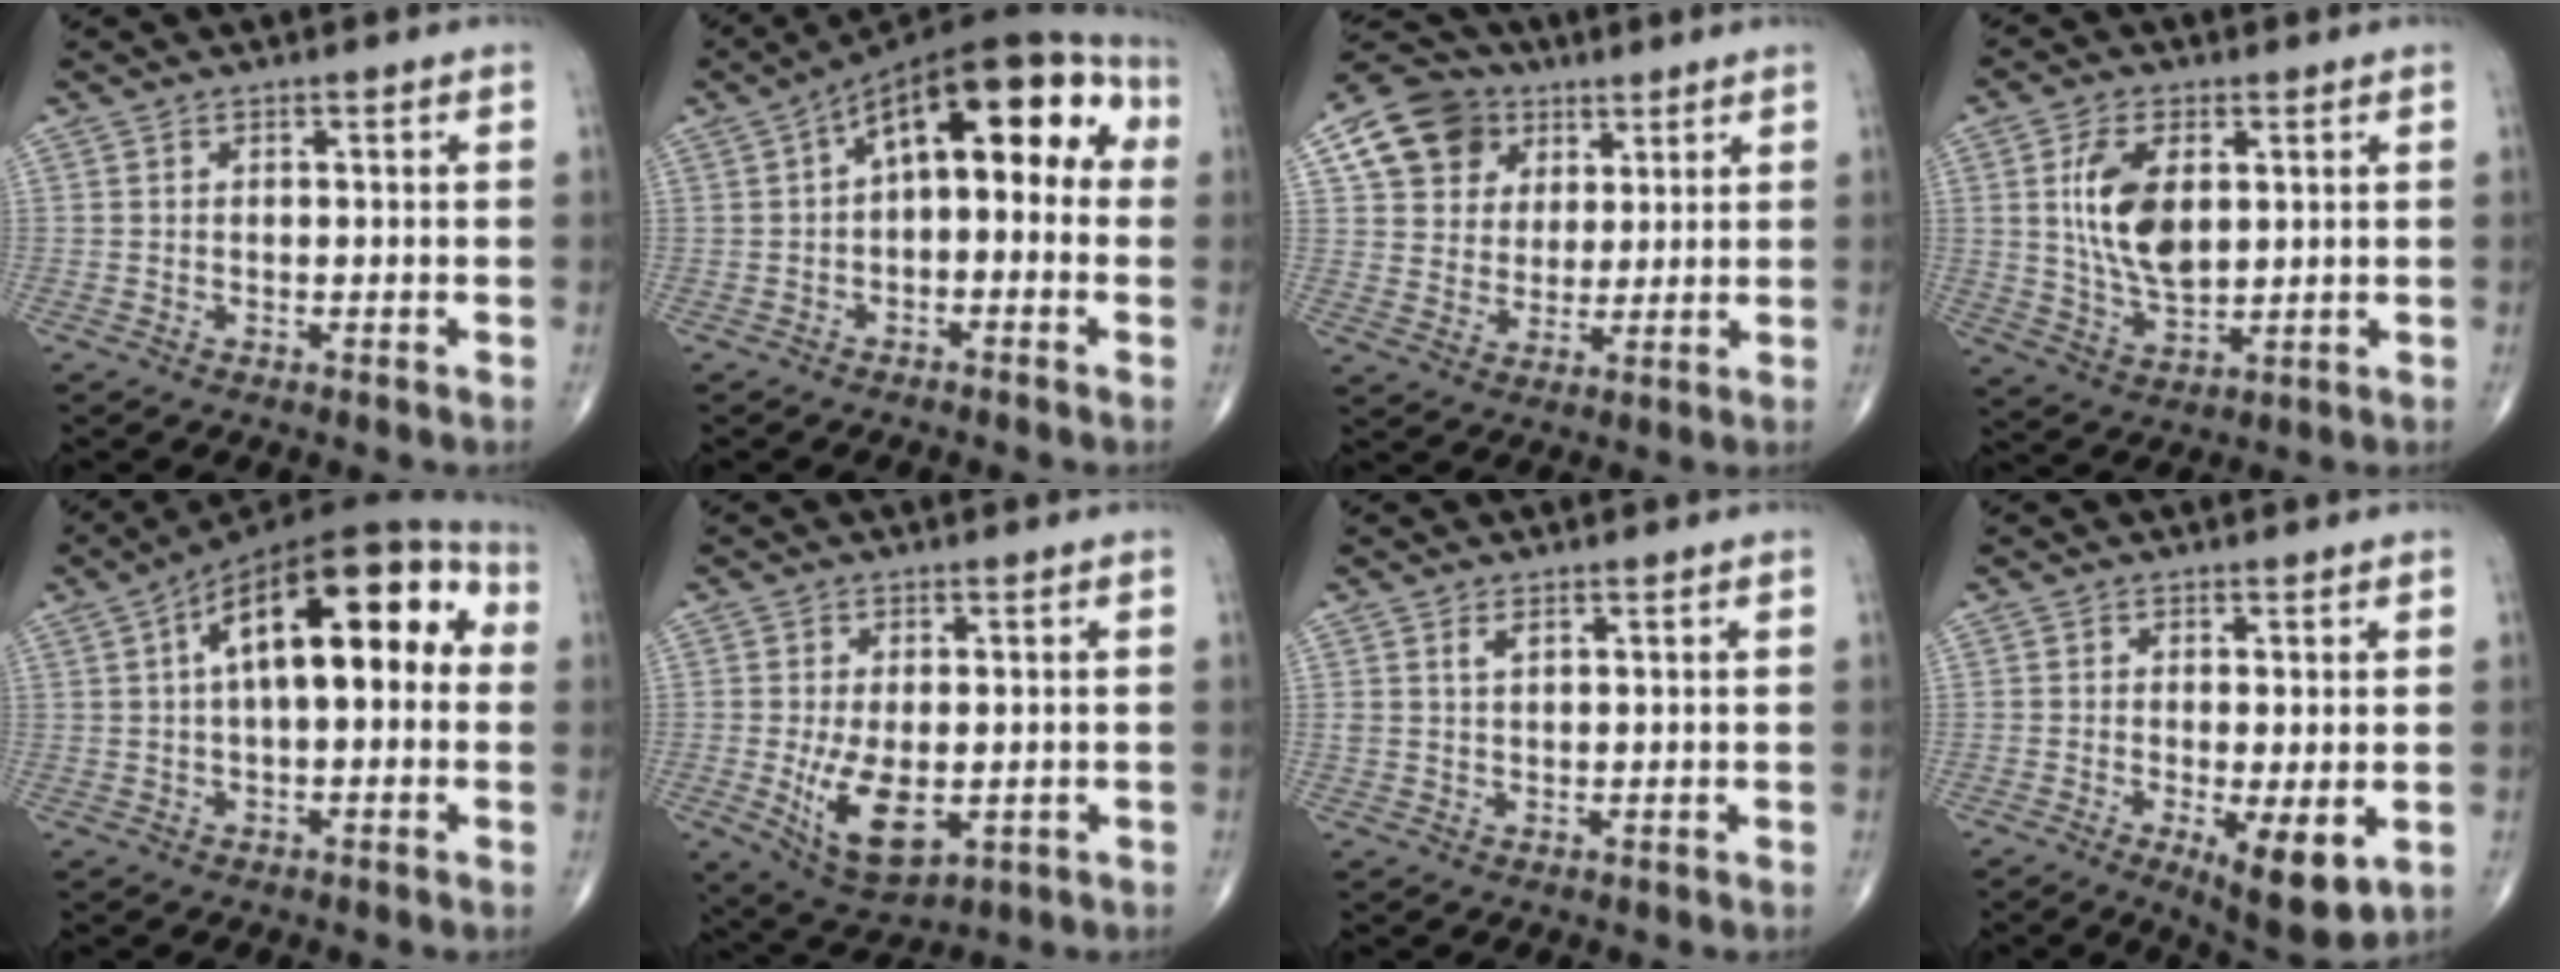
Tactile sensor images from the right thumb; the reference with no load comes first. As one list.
[{"total": 16.7, "force": [2.4, 8.0, 14.5], "torque": [-0.176, 0.054, 0.021]}, {"total": 12.8, "force": [5.7, 10.4, 4.9], "torque": [-0.063, -0.004, 0.100]}, {"total": 11.5, "force": [2.3, 6.3, 9.3], "torque": [-0.170, -0.013, 0.049]}, {"total": 20.3, "force": [3.9, 9.1, 17.8], "torque": [-0.251, 0.050, 0.047]}, {"total": 9.7, "force": [-1.5, 5.1, 8.1], "torque": [-0.133, -0.017, -0.010]}, {"total": 1.4, "force": [0.8, 0.5, 1.0], "torque": [-0.020, -0.001, 0.020]}, {"total": 8.1, "force": [-2.1, 2.4, 7.5], "torque": [-0.108, -0.023, -0.027]}]